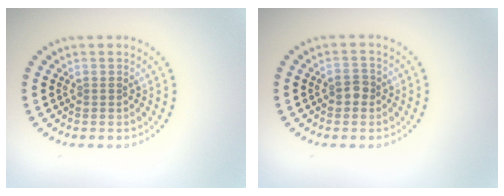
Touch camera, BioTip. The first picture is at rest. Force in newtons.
{"total": 1.5, "press": 1.5, "slide": 0.4}